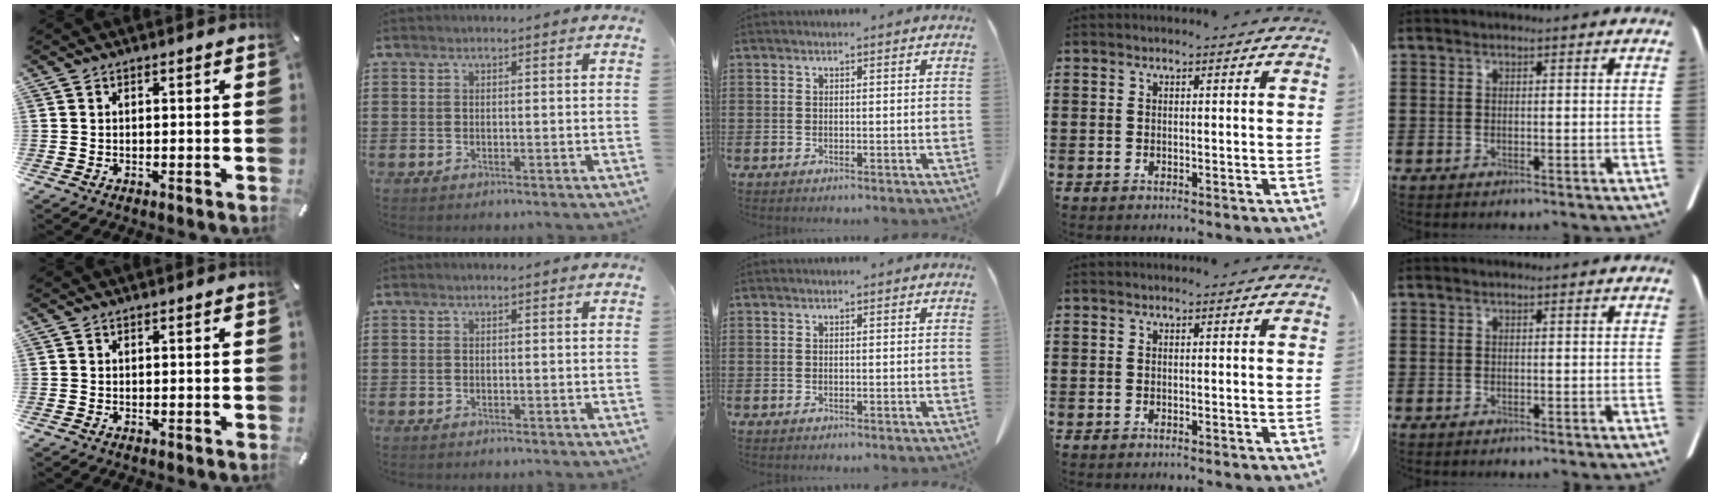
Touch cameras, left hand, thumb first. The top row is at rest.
{}